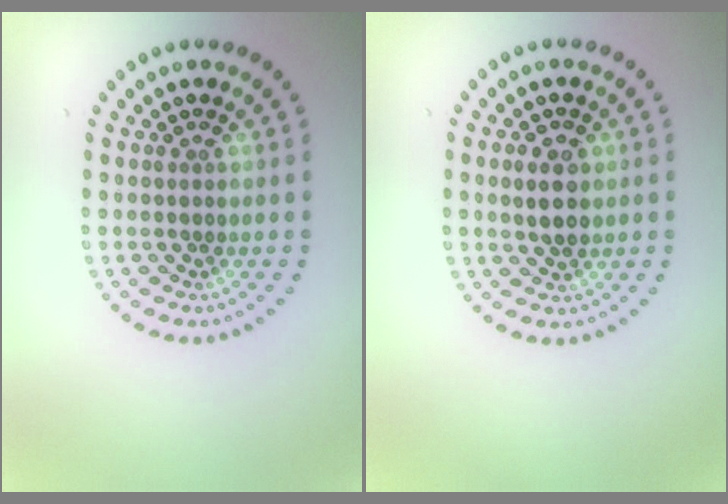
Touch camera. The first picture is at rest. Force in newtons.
{"total": 2.4, "press": 2.4, "slide": 0.3}